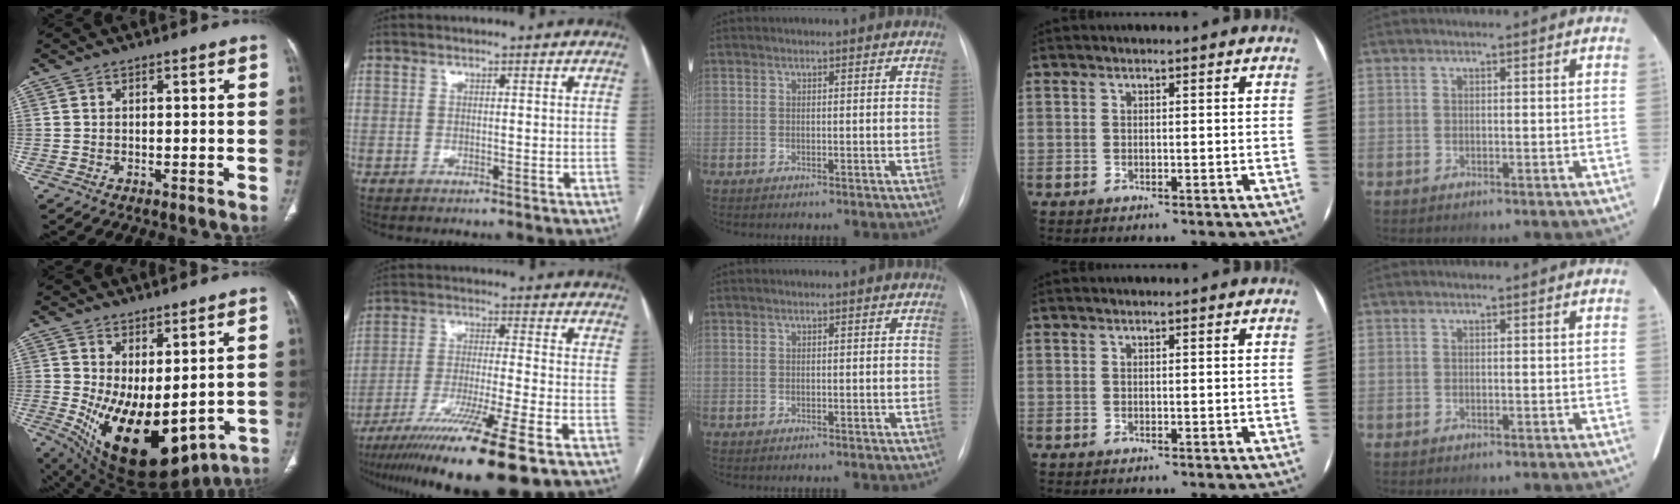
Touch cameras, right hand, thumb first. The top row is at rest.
{"thumb": {"total": 17.4, "force": [-1.4, 8.6, 15.1], "torque": [-0.244, -0.027, 0.016]}, "index": {"total": 18.0, "force": [-11.9, -0.2, 13.5], "torque": [-0.210, -0.050, -0.201]}}